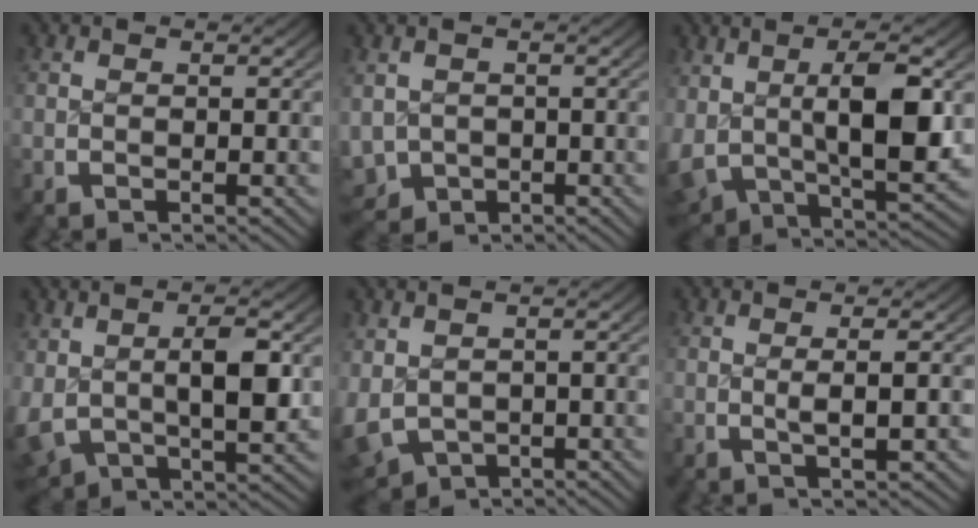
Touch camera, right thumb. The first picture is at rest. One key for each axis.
{"total": 6.4, "fx": -1.9, "fy": 5.4, "fz": 2.9, "tx": -0.080, "ty": -0.043, "tz": -0.012}
{"total": 9.5, "fx": 0.5, "fy": 5.6, "fz": 7.7, "tx": -0.153, "ty": -0.021, "tz": 0.028}
{"total": 7.0, "fx": 0.1, "fy": 4.6, "fz": 5.3, "tx": -0.114, "ty": -0.018, "tz": 0.020}
{"total": 6.8, "fx": -1.9, "fy": 5.5, "fz": 3.4, "tx": -0.092, "ty": -0.036, "tz": -0.012}
{"total": 1.9, "fx": 0.2, "fy": 0.2, "fz": 1.9, "tx": -0.037, "ty": 0.002, "tz": 0.004}